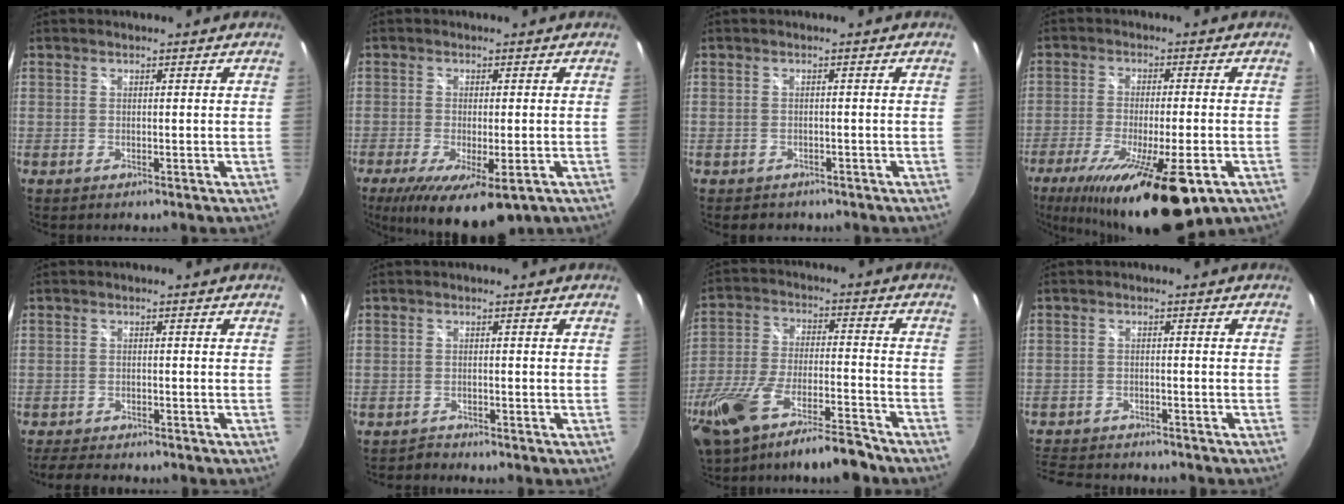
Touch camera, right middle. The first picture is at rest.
{"total": 12.3, "force": [-6.7, 4.0, 9.5], "torque": [-0.179, -0.043, -0.100]}
{"total": 2.5, "force": [-1.8, 1.6, 0.6], "torque": [-0.016, -0.005, -0.023]}
{"total": 20.2, "force": [-11.7, 5.0, 15.7], "torque": [-0.284, -0.062, -0.182]}
{"total": 6.3, "force": [-5.6, 1.7, 2.3], "torque": [-0.061, -0.014, -0.088]}
{"total": 1.5, "force": [-1.5, 0.4, -0.3], "torque": [0.001, 0.002, -0.026]}
{"total": 18.7, "force": [-14.1, 4.0, 11.6], "torque": [-0.247, -0.043, -0.236]}
{"total": 10.1, "force": [-9.0, 3.3, 3.2], "torque": [-0.091, -0.008, -0.146]}